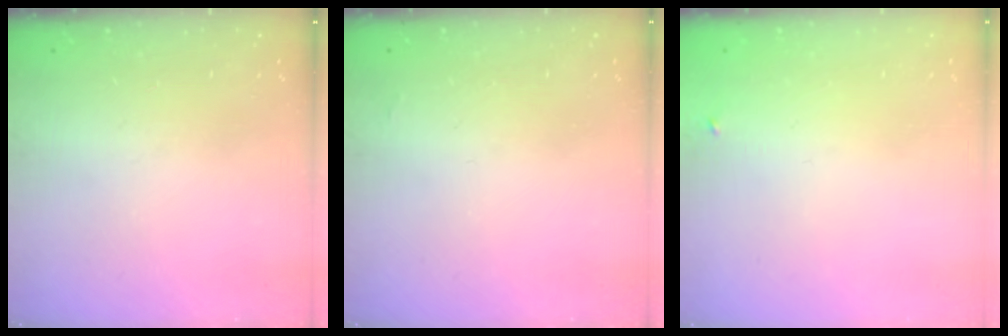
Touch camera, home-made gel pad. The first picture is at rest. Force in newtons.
{"total": 1.3, "press": 1.3, "slide": 0.2}
{"total": 2.3, "press": 2.3, "slide": 0.2}